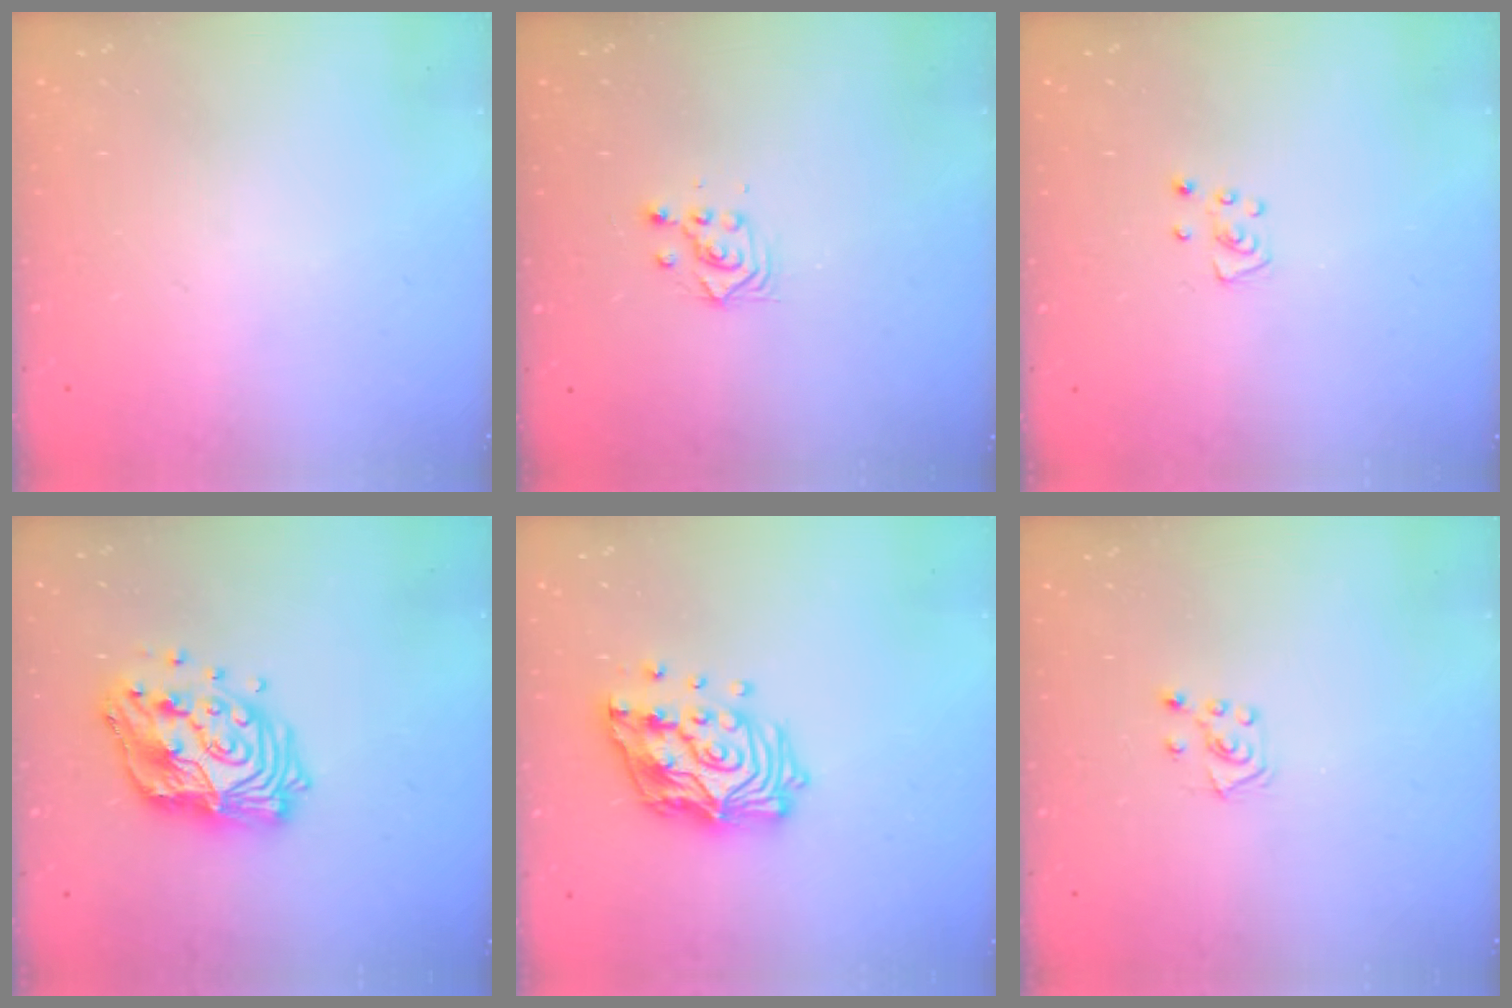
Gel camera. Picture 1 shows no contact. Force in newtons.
{"total": 2.8, "press": 2.8, "slide": 0.2}
{"total": 3.6, "press": 3.6, "slide": 0.3}
{"total": 15.9, "press": 15.9, "slide": 1.1}
{"total": 16.1, "press": 16.0, "slide": 2.3}
{"total": 4.6, "press": 4.6, "slide": 0.5}